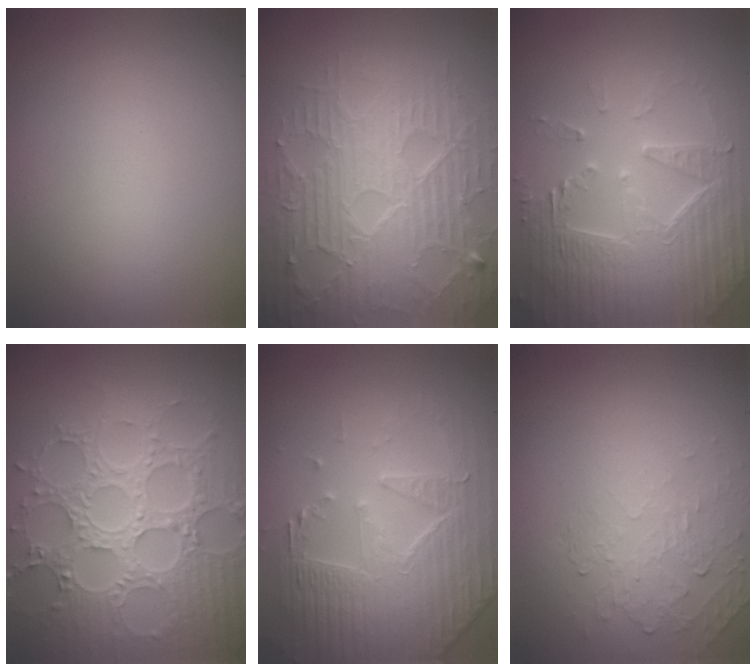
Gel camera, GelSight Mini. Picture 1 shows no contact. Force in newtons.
{"total": 9.2, "press": 6.2, "slide": 6.8}
{"total": 5.3, "press": 5.2, "slide": 1.1}
{"total": 8.5, "press": 6.5, "slide": 5.4}
{"total": 5.3, "press": 5.0, "slide": 2.0}
{"total": 2.1, "press": 0.7, "slide": 2.0}